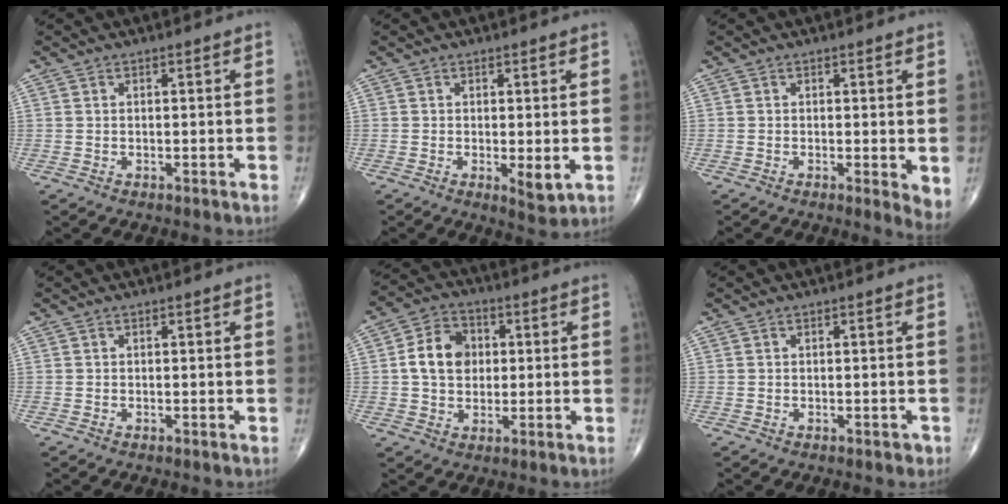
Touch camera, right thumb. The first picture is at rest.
{"total": 3.3, "force": [-0.3, 1.1, 3.1], "torque": [-0.046, -0.013, -0.001]}
{"total": 3.4, "force": [0.1, 1.1, 3.2], "torque": [-0.045, -0.012, -0.001]}
{"total": 0.0}
{"total": 9.5, "force": [1.0, 7.4, 5.8], "torque": [-0.079, 0.011, 0.010]}
{"total": 0.6, "force": [-0.1, 0.5, 0.3], "torque": [0.000, 0.001, 0.002]}